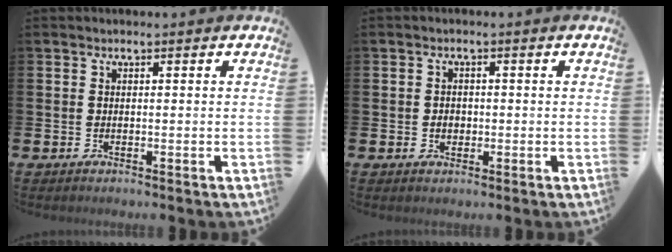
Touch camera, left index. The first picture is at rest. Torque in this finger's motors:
{"motor_torque": [0.34, 0.10, 0.03, 0.00]}